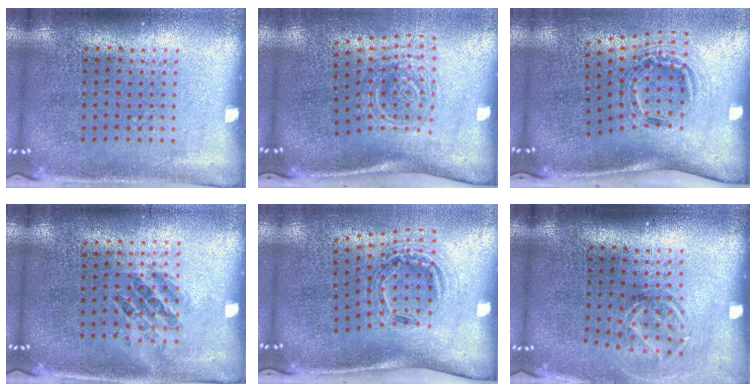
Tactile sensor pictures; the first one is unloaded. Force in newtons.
{"total": 1.8, "press": 1.2, "slide": 1.4}
{"total": 1.5, "press": 1.1, "slide": 1.0}
{"total": 0.9, "press": 0.8, "slide": 0.4}
{"total": 1.2, "press": 1.0, "slide": 0.7}
{"total": 1.8, "press": 1.3, "slide": 1.3}